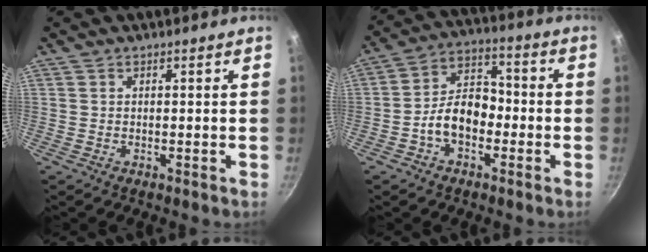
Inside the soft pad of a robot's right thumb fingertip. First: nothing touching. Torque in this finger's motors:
{"motor_torque": [0.97, 1.94, 1.16, -0.73, 0.06]}